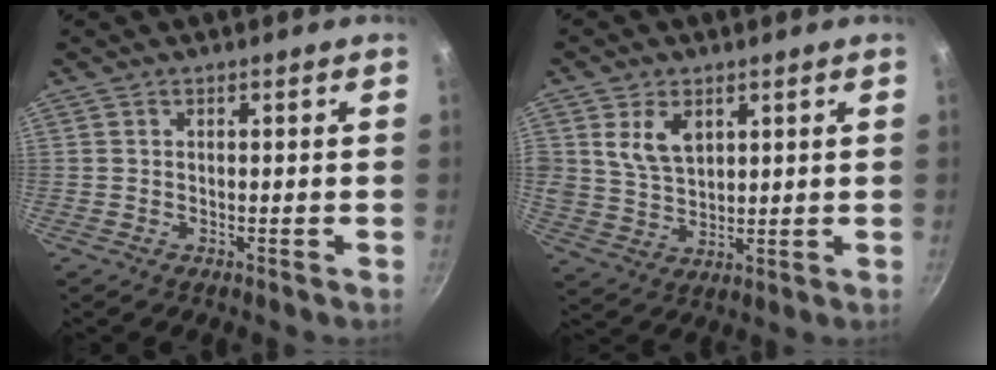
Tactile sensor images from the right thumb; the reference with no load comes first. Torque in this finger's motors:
{"motor_torque": [-0.71, 1.34, 0.15, 0.00, 0.19]}